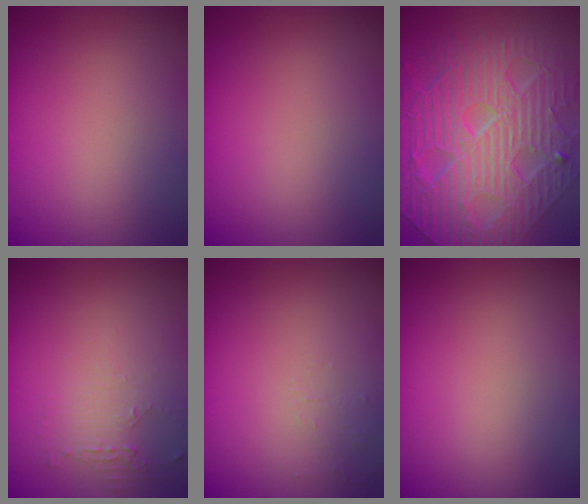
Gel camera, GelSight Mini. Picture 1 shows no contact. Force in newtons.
{"total": 0.0}
{"total": 10.6, "press": 7.5, "slide": 7.5}
{"total": 1.5, "press": 1.5, "slide": 0.4}
{"total": 0.9, "press": 0.9, "slide": 0.1}
{"total": 0.0}